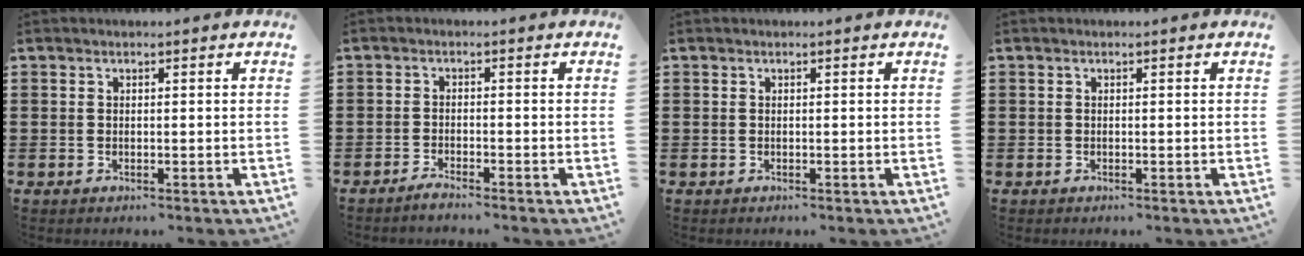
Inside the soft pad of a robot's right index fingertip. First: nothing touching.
{"total": 1.6, "force": [-1.6, -0.2, 0.3], "torque": [-0.007, 0.000, -0.029]}
{"total": 0.0}
{"total": 0.0}